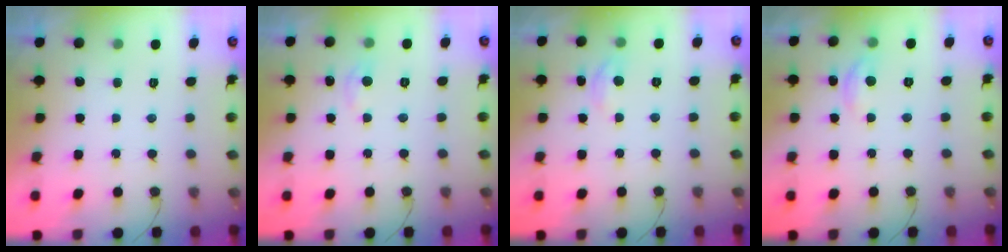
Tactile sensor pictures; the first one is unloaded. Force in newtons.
{"total": 4.6, "press": 4.6, "slide": 0.7}
{"total": 5.2, "press": 5.2, "slide": 0.5}
{"total": 3.3, "press": 3.3, "slide": 0.2}